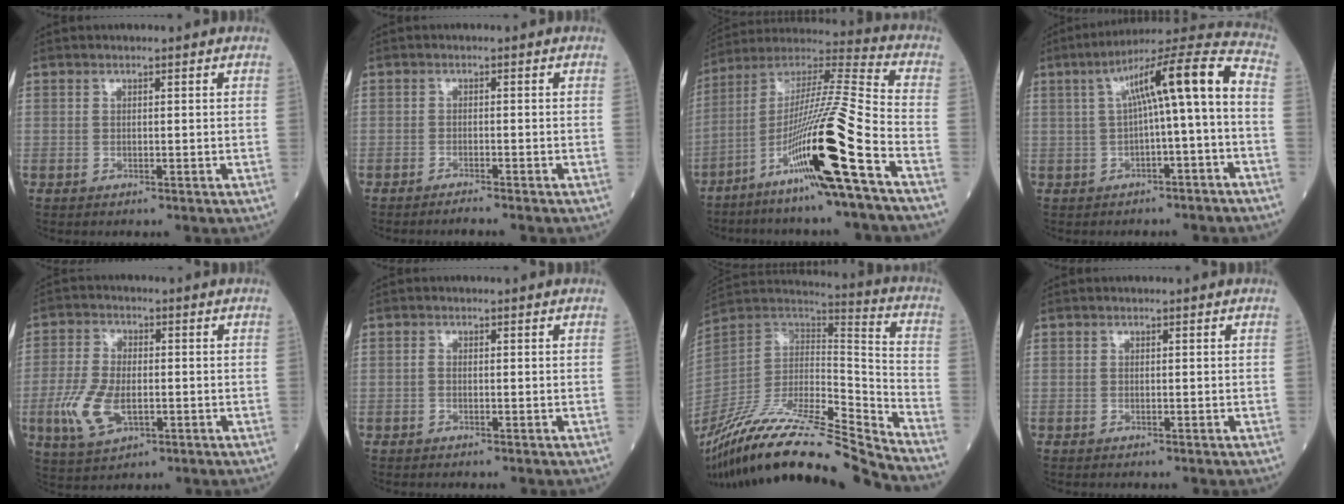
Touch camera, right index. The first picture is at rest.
{"total": 1.8, "force": [-1.7, -0.3, 0.5], "torque": [-0.009, -0.001, -0.028]}
{"total": 19.3, "force": [-8.6, -1.3, 17.2], "torque": [-0.335, -0.025, -0.165]}
{"total": 12.0, "force": [0.3, 0.6, 12.0], "torque": [-0.183, 0.047, 0.005]}
{"total": 8.7, "force": [-2.2, 4.2, 7.3], "torque": [-0.171, -0.004, -0.037]}
{"total": 0.5, "force": [-0.1, 0.3, 0.4], "torque": [-0.009, 0.001, -0.005]}
{"total": 26.6, "force": [-23.5, 1.2, 12.4], "torque": [-0.243, -0.013, -0.401]}
{"total": 0.0}